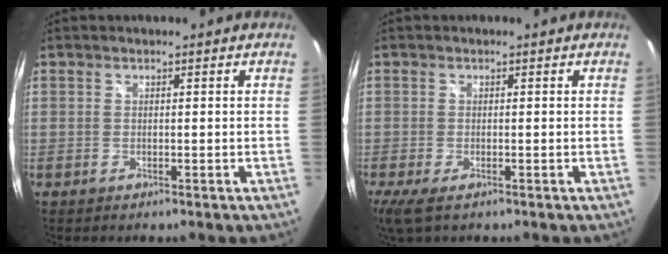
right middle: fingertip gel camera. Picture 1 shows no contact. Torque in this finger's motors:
{"motor_torque": [1.05, -1.05, 0.32, 0.12]}